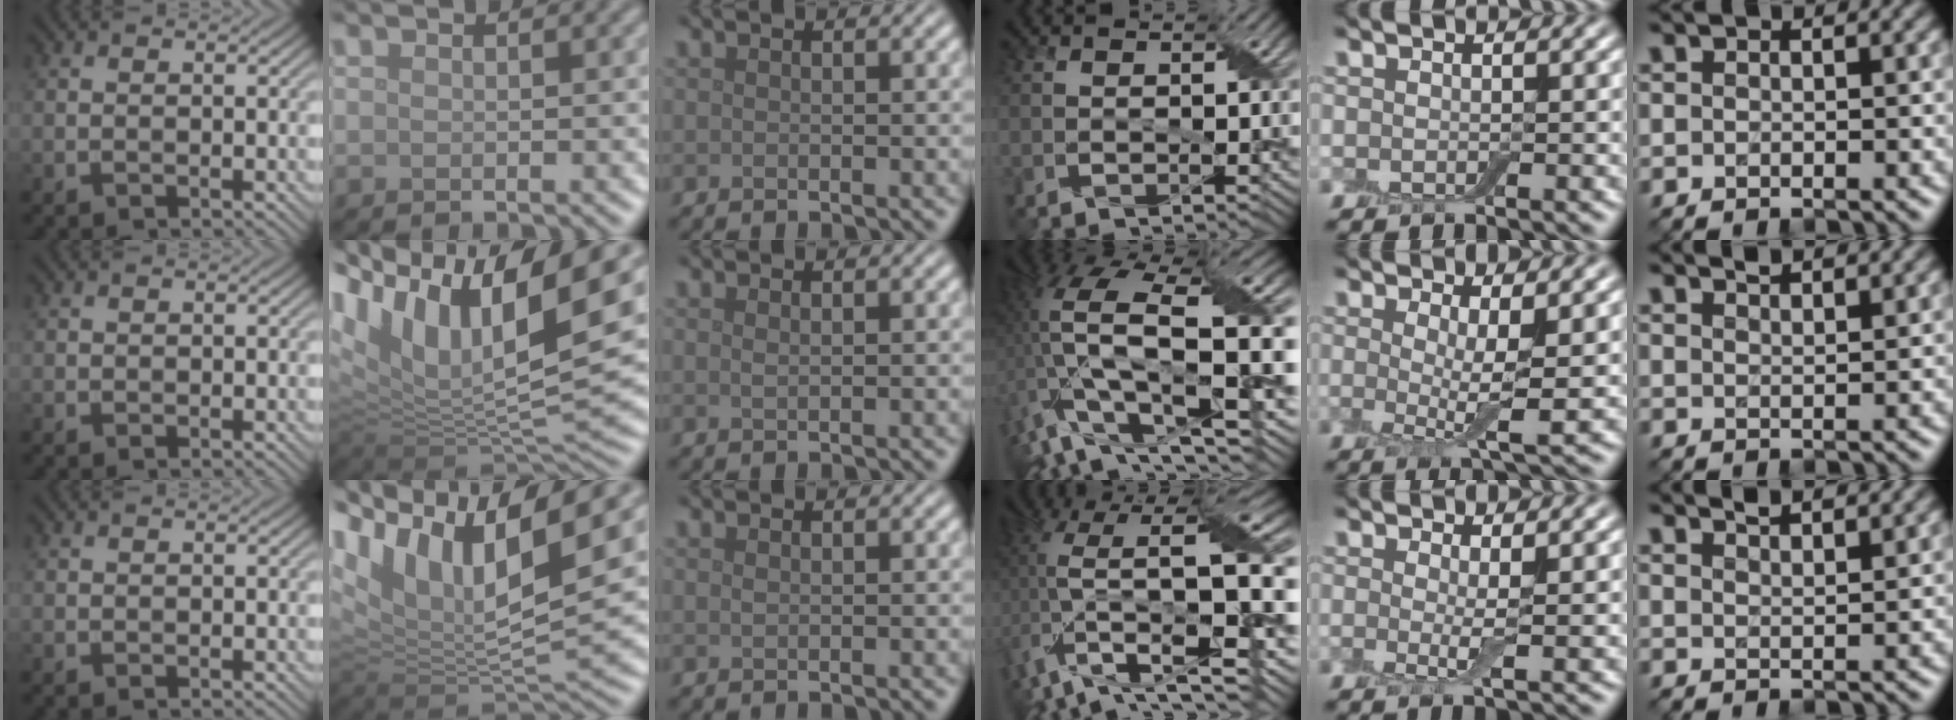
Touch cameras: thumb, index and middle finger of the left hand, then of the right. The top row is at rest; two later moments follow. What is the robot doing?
{"motion": "peel", "object": "bubble wrap"}